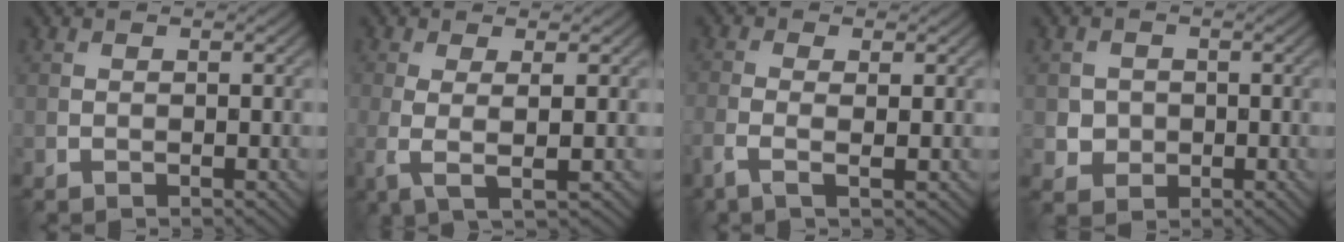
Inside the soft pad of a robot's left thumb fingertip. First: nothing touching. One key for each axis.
{"total": 3.4, "fx": 0.2, "fy": 0.7, "fz": 3.3, "tx": -0.071, "ty": -0.003, "tz": 0.003}
{"total": 2.8, "fx": -0.8, "fy": 0.7, "fz": 2.6, "tx": -0.063, "ty": 0.001, "tz": -0.023}
{"total": 2.6, "fx": -0.2, "fy": 2.5, "fz": 0.7, "tx": -0.018, "ty": -0.007, "tz": -0.006}